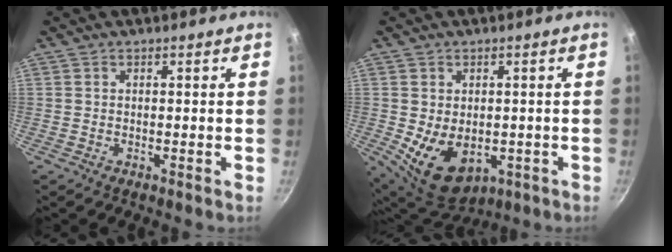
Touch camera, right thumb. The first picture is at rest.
{"total": 11.0, "force": [-1.8, 7.6, 7.8], "torque": [-0.105, -0.013, -0.002]}